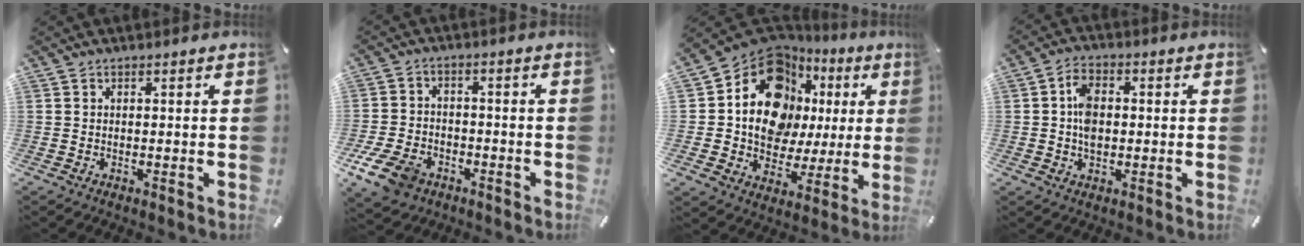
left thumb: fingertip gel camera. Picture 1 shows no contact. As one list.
[{"total": 10.0, "force": [-5.5, 6.7, 5.0], "torque": [-0.112, 0.029, -0.100]}, {"total": 17.4, "force": [6.4, 13.0, 9.7], "torque": [-0.172, -0.057, 0.115]}, {"total": 5.9, "force": [0.1, 3.9, 4.5], "torque": [-0.084, 0.006, -0.001]}]